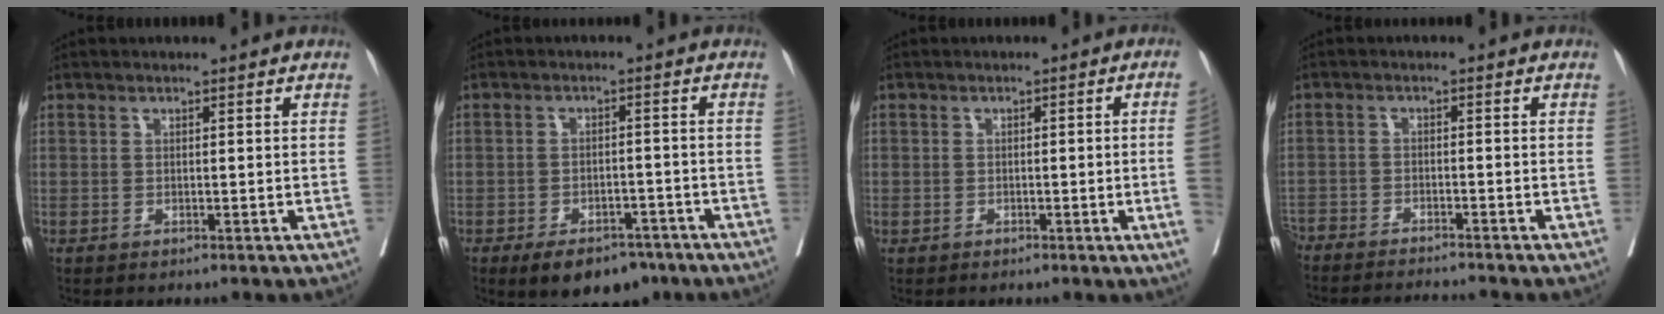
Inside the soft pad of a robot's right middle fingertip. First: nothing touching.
{"total": 8.7, "force": [-6.2, 4.3, 4.3], "torque": [-0.052, 0.004, -0.091]}
{"total": 4.0, "force": [-0.6, -0.9, 3.8], "torque": [-0.048, 0.005, -0.005]}
{"total": 11.3, "force": [-10.7, 0.5, 3.7], "torque": [-0.048, -0.013, -0.161]}